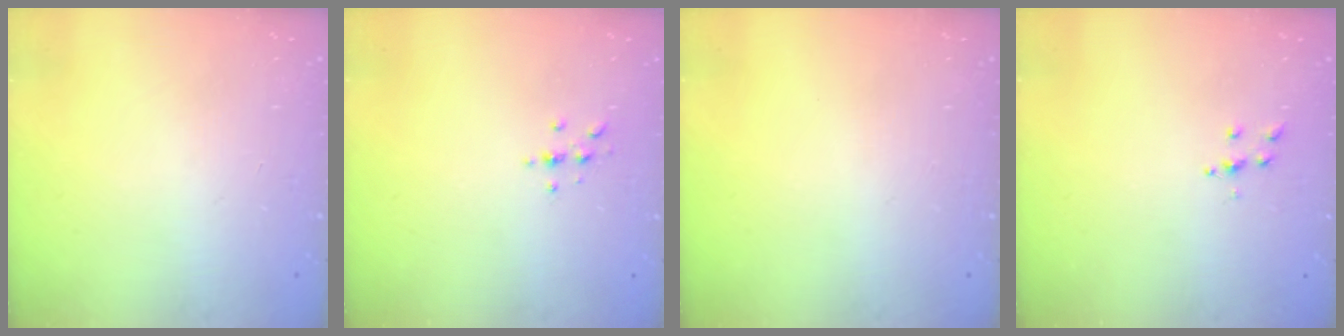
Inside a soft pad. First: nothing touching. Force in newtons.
{"total": 2.3, "press": 2.3, "slide": 0.2}
{"total": 0.0}
{"total": 4.8, "press": 4.8, "slide": 0.5}